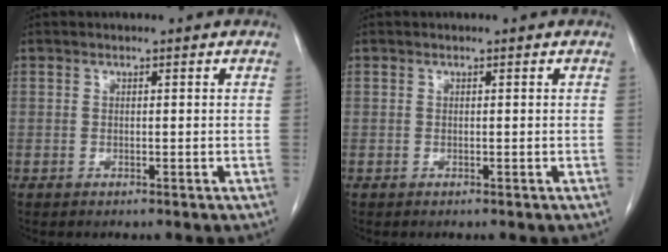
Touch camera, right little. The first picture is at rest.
{"total": 0.0}